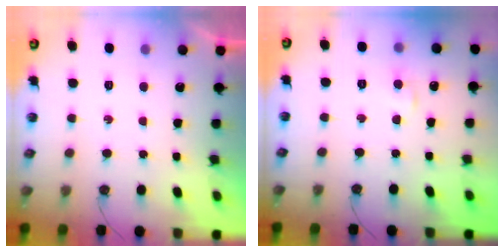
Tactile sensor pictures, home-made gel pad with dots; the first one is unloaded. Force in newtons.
{"total": 4.0, "press": 4.0, "slide": 0.6}